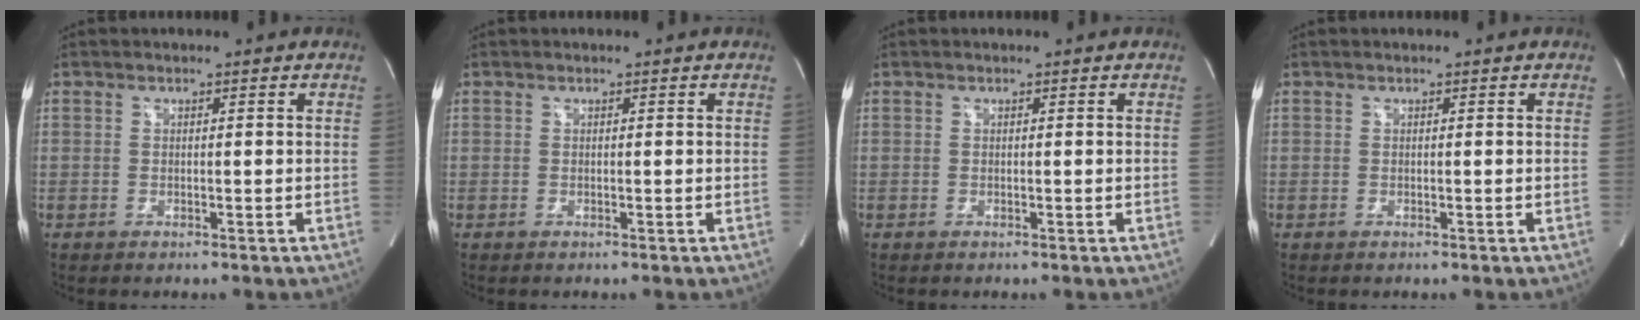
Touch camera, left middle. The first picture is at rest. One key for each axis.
{"total": 0.0}
{"total": 0.0}
{"total": 0.0}